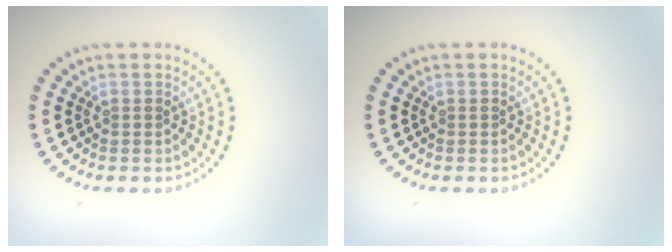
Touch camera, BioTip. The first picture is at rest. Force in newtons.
{"total": 0.0}